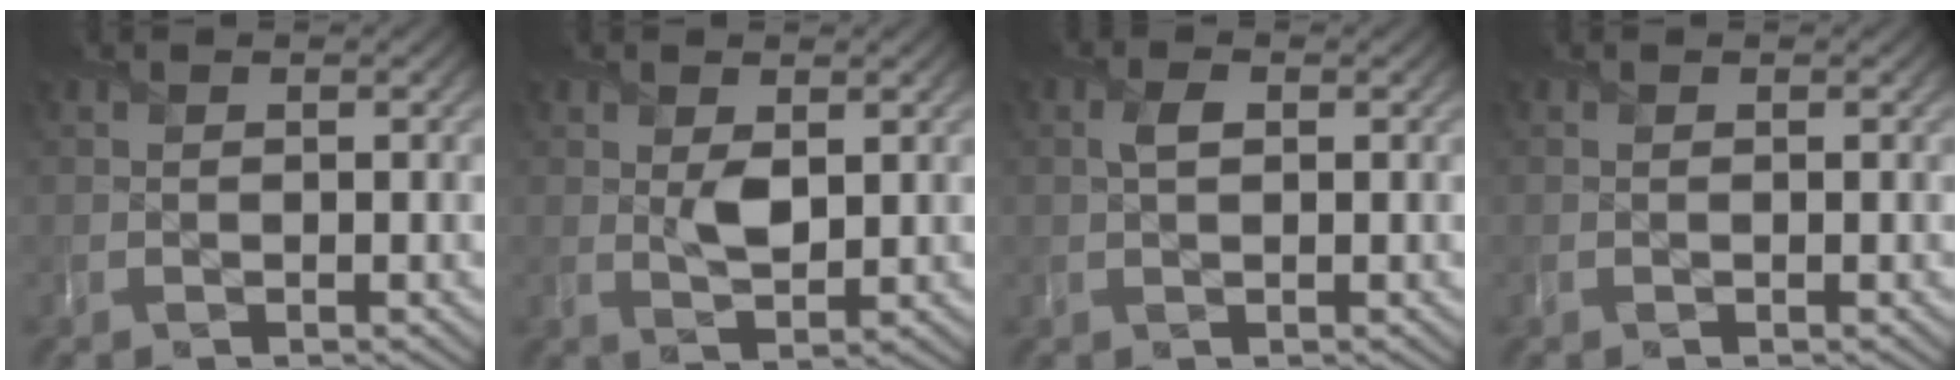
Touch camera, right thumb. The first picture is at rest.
{"total": 2.8, "force": [0.8, 1.5, 2.1], "torque": [-0.044, -0.006, 0.019]}
{"total": 1.7, "force": [0.4, 1.0, 1.4], "torque": [-0.032, 0.002, 0.006]}
{"total": 0.0}